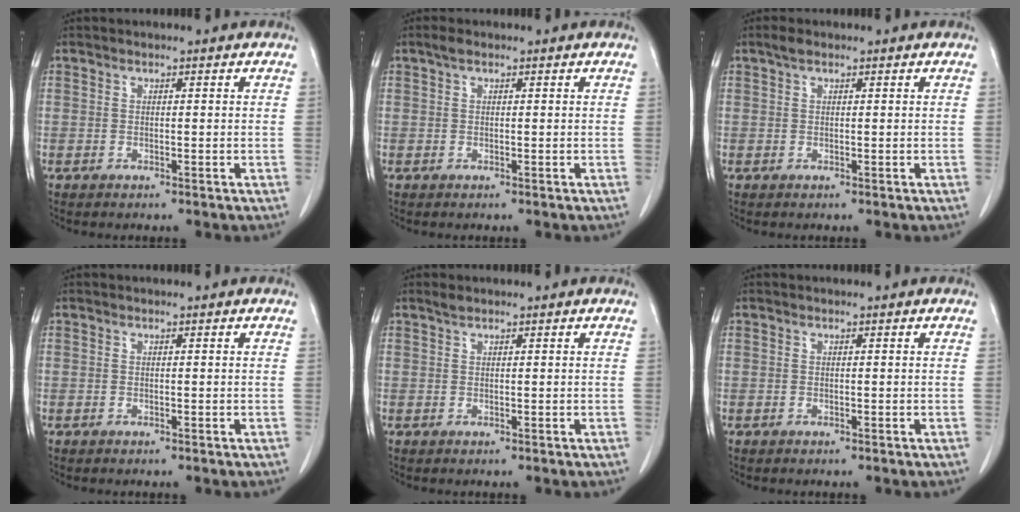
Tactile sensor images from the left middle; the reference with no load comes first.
{"total": 1.0, "force": [0.6, 0.4, 0.6], "torque": [-0.014, 0.013, 0.011]}
{"total": 1.1, "force": [0.8, 0.4, 0.7], "torque": [-0.016, 0.012, 0.015]}
{"total": 0.0}
{"total": 0.7, "force": [0.7, 0.1, 0.3], "torque": [-0.012, 0.003, 0.017]}
{"total": 0.0}